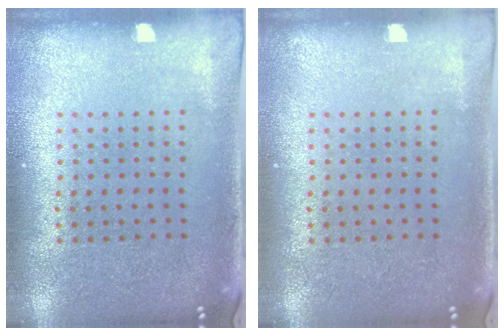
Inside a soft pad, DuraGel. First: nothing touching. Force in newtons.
{"total": 0.0}